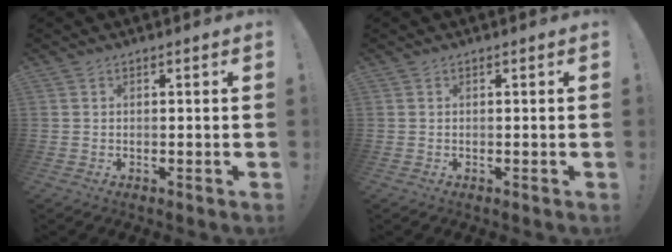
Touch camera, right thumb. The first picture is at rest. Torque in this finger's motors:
{"motor_torque": [0.00, 0.00, 0.00, 0.00, 0.00]}